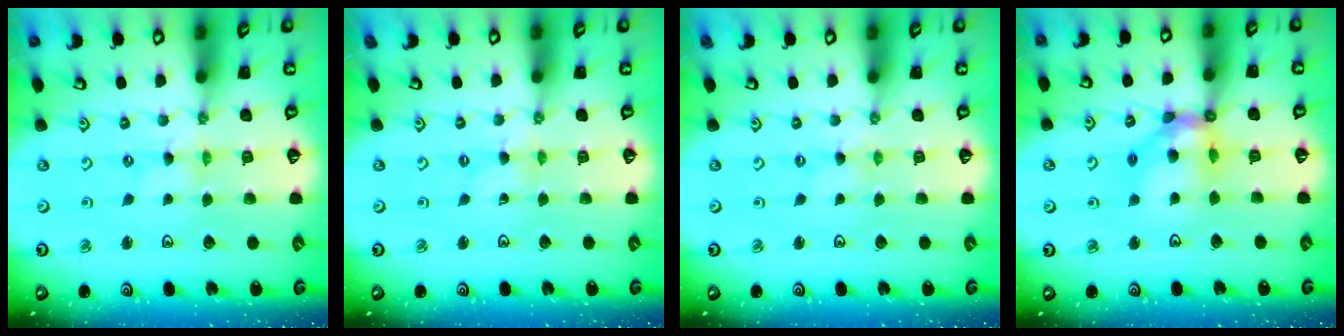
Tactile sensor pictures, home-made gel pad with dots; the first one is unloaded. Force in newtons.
{"total": 0.0}
{"total": 0.0}
{"total": 12.5, "press": 12.4, "slide": 1.5}